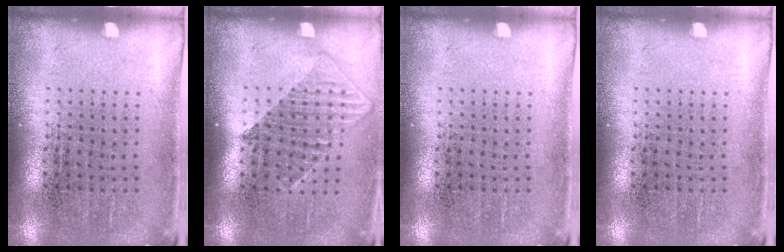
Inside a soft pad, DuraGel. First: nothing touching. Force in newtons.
{"total": 1.2, "press": 1.0, "slide": 0.6}
{"total": 0.0}
{"total": 0.0}